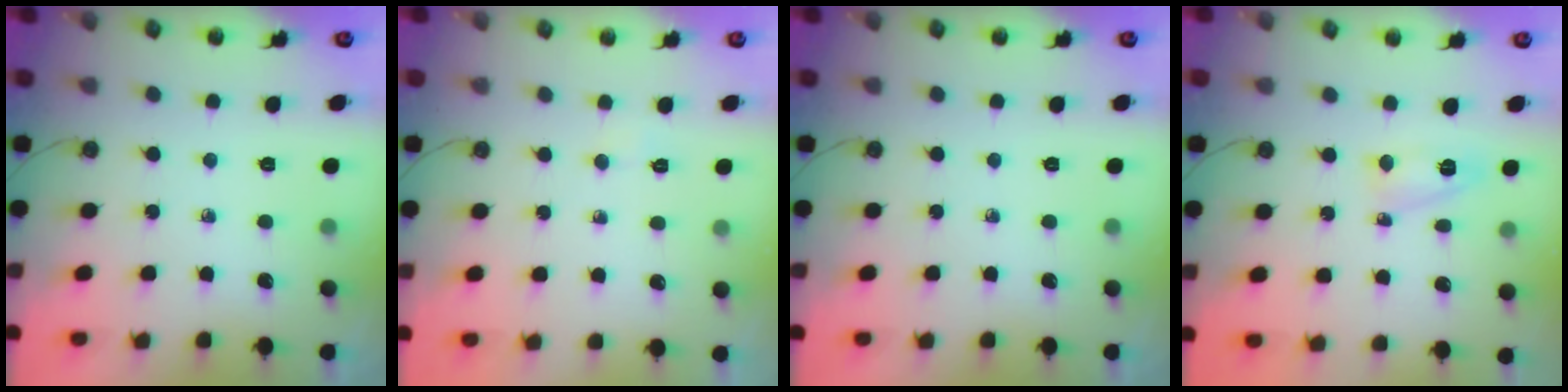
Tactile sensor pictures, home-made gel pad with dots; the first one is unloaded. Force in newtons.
{"total": 2.8, "press": 2.7, "slide": 0.4}
{"total": 0.0}
{"total": 6.0, "press": 6.0, "slide": 0.3}